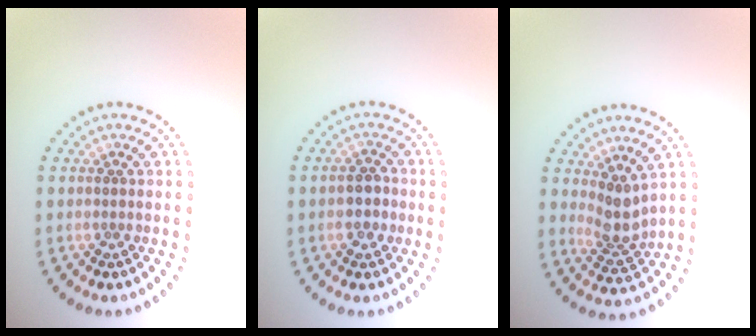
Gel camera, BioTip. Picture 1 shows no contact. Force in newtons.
{"total": 2.4, "press": 2.3, "slide": 0.5}
{"total": 2.7, "press": 2.1, "slide": 1.8}